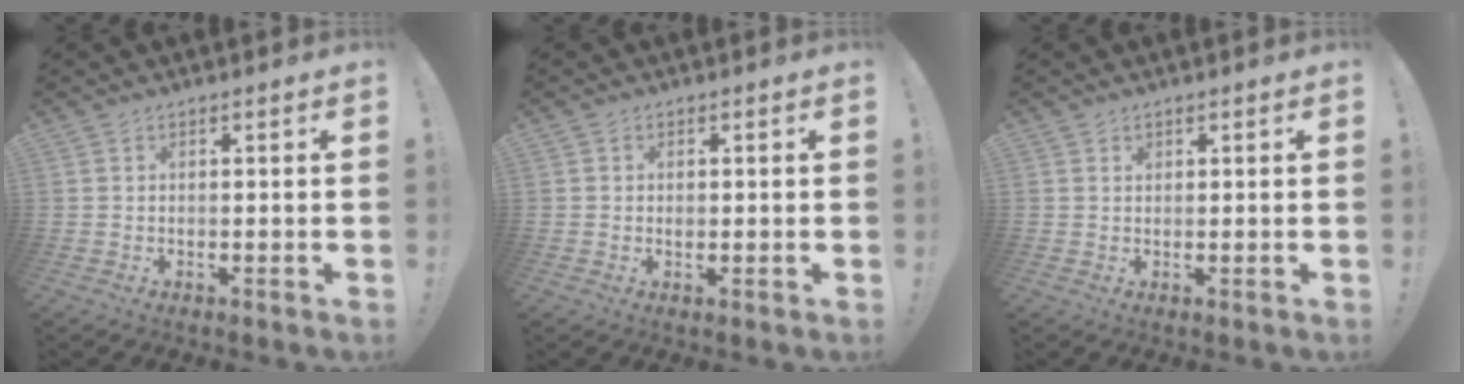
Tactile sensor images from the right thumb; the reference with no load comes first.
{"total": 0.8, "force": [0.0, 0.8, 0.0], "torque": [0.008, 0.000, -0.002]}
{"total": 0.7, "force": [0.6, 0.4, 0.0], "torque": [0.005, -0.004, 0.011]}